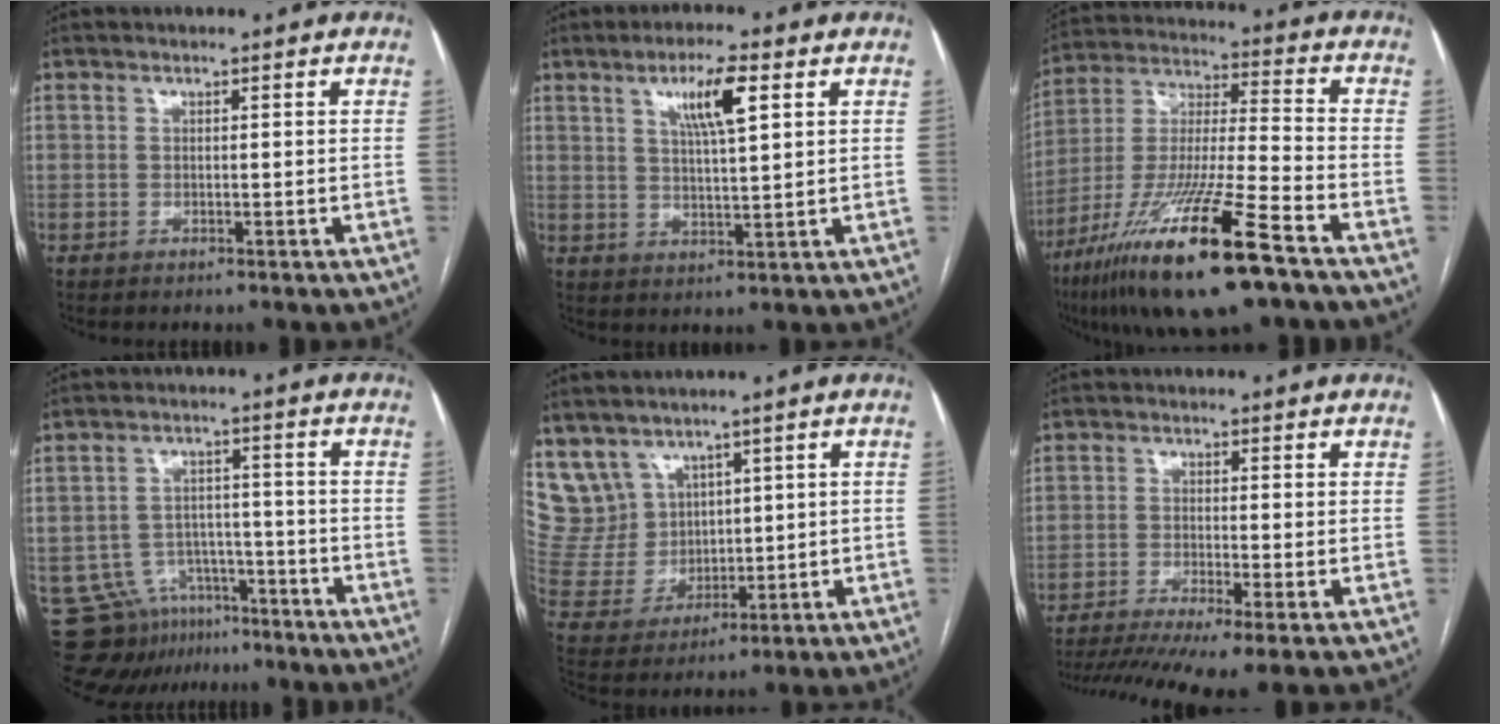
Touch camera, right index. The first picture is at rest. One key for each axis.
{"total": 7.0, "fx": 3.2, "fy": 0.8, "fz": 6.2, "tx": -0.112, "ty": 0.004, "tz": 0.056}
{"total": 21.3, "fx": -12.5, "fy": 1.5, "fz": 17.2, "tx": -0.339, "ty": -0.046, "tz": -0.228}
{"total": 10.9, "fx": -8.1, "fy": 6.9, "fz": 2.3, "tx": -0.035, "ty": 0.030, "tz": -0.119}
{"total": 9.0, "fx": 6.0, "fy": 6.7, "fz": 0.8, "tx": -0.033, "ty": 0.033, "tz": 0.142}
{"total": 12.2, "fx": -8.6, "fy": 1.1, "fz": 8.5, "tx": -0.150, "ty": -0.017, "tz": -0.140}